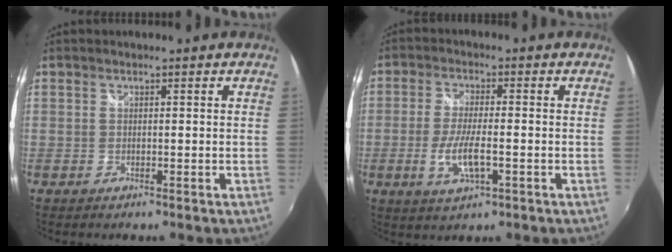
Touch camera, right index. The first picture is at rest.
{"total": 7.3, "force": [-2.2, 2.1, 6.6], "torque": [-0.137, -0.011, -0.040]}